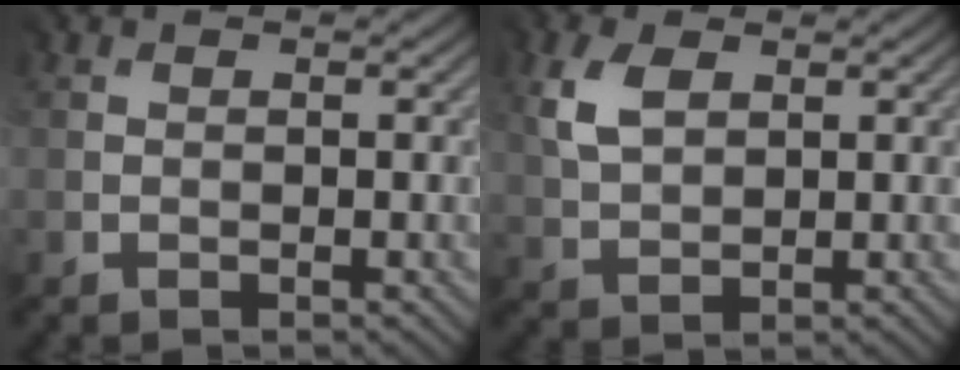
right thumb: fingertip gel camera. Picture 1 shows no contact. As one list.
[{"total": 3.9, "force": [2.1, 2.4, 2.1], "torque": [-0.067, 0.006, 0.040]}]